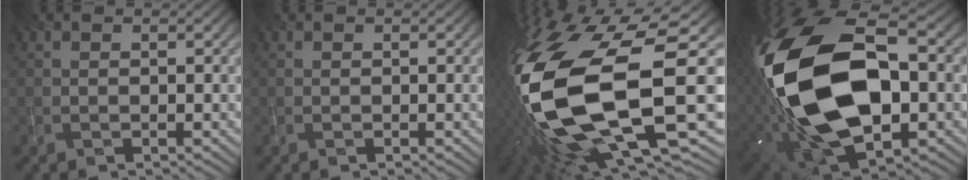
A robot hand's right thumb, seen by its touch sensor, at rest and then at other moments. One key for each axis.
{"total": 0.0}
{"total": 20.9, "fx": -3.2, "fy": 8.6, "fz": 18.7, "tx": -0.416, "ty": -0.070, "tz": -0.029}
{"total": 21.7, "fx": -0.2, "fy": 12.9, "fz": 17.4, "tx": -0.389, "ty": -0.048, "tz": 0.015}